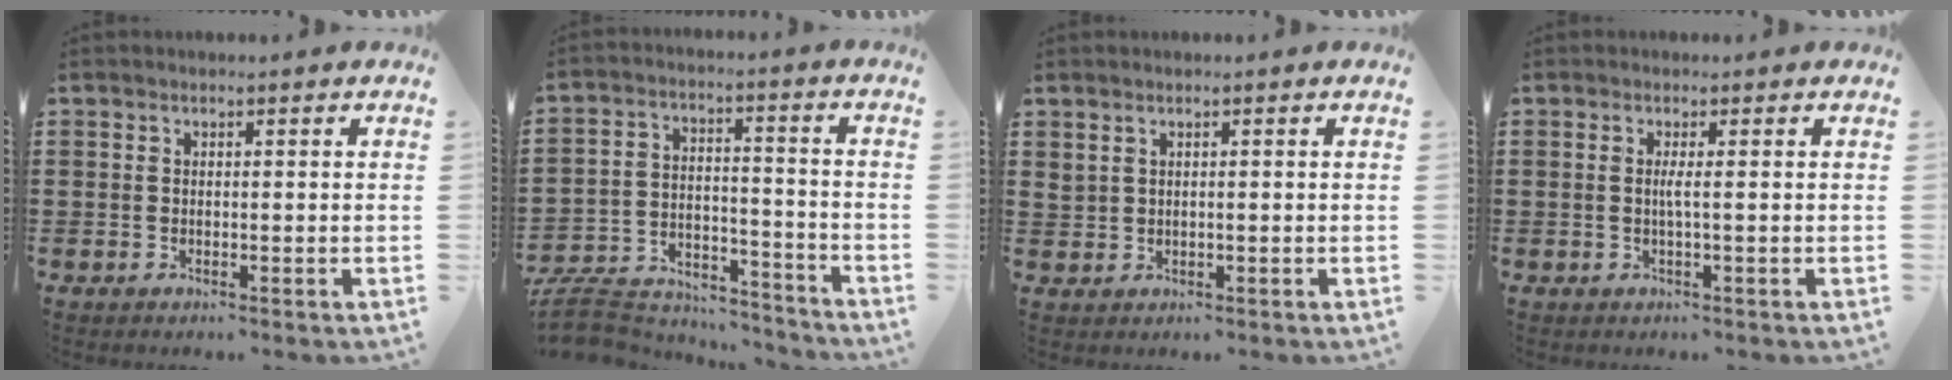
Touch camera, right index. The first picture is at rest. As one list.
[{"total": 8.3, "force": [-7.9, 2.1, 1.6], "torque": [-0.040, 0.015, -0.157]}, {"total": 0.8, "force": [0.5, 0.3, 0.5], "torque": [-0.011, 0.003, 0.009]}, {"total": 1.5, "force": [-0.1, -0.3, 1.5], "torque": [-0.029, -0.004, -0.005]}]